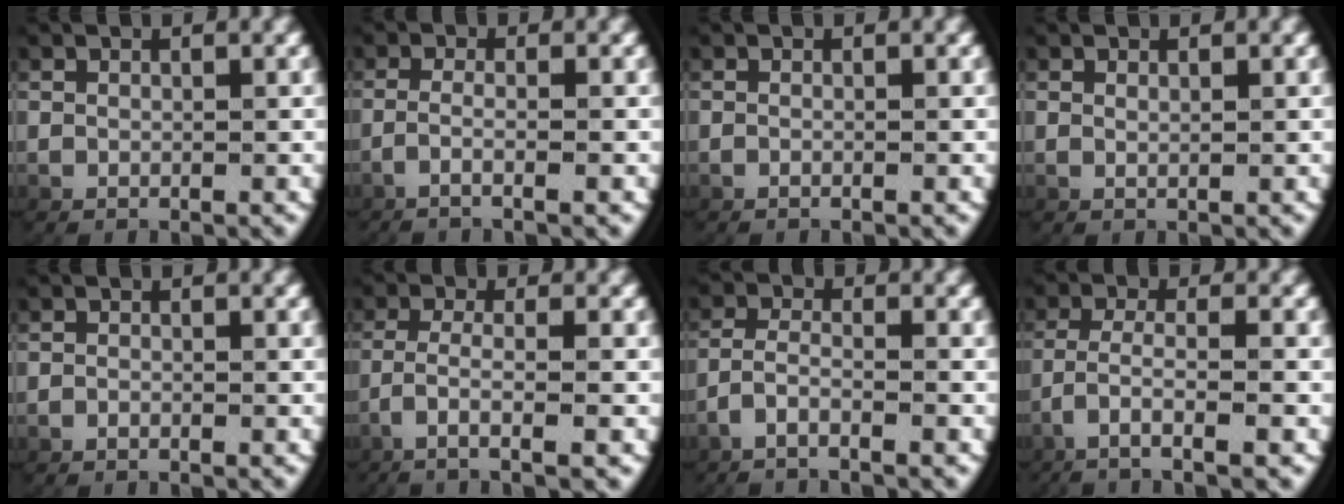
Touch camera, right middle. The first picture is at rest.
{"total": 2.2, "force": [-1.3, -0.1, 1.8], "torque": [-0.054, -0.011, -0.017]}
{"total": 0.6, "force": [-0.5, 0.0, 0.2], "torque": [-0.006, 0.004, -0.012]}
{"total": 0.6, "force": [0.3, -0.5, 0.2], "torque": [-0.007, -0.009, 0.012]}
{"total": 0.6, "force": [-0.6, 0.2, 0.1], "torque": [-0.007, 0.002, -0.014]}
{"total": 4.0, "force": [-2.1, 0.6, 3.4], "torque": [-0.079, -0.013, -0.027]}
{"total": 2.7, "force": [-1.9, 0.7, 1.8], "torque": [-0.050, -0.010, -0.031]}
{"total": 4.3, "force": [-2.5, 0.8, 3.4], "torque": [-0.079, -0.017, -0.030]}